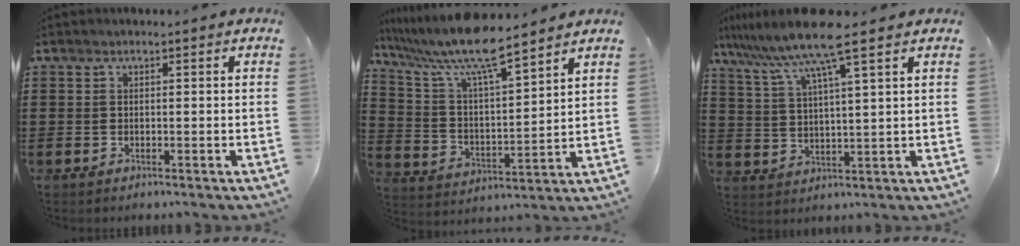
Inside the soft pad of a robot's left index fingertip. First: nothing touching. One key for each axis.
{"total": 9.6, "fx": 8.3, "fy": 0.5, "fz": 4.9, "tx": -0.126, "ty": -0.046, "tz": 0.138}
{"total": 9.9, "fx": 7.6, "fy": -0.4, "fz": 6.3, "tx": -0.146, "ty": -0.028, "tz": 0.127}